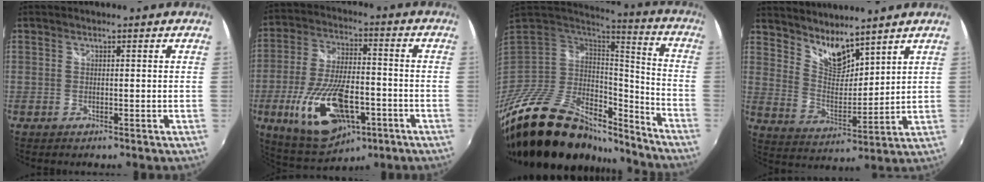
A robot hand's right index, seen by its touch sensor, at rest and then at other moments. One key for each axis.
{"total": 19.2, "fx": -7.4, "fy": 9.0, "fz": 15.2, "tx": -0.312, "ty": -0.025, "tz": -0.115}
{"total": 28.2, "fx": -20.7, "fy": 12.3, "fz": 14.6, "tx": -0.270, "ty": -0.004, "tz": -0.324}
{"total": 8.9, "fx": 7.6, "fy": 2.5, "fz": 3.9, "tx": -0.060, "ty": -0.007, "tz": 0.145}